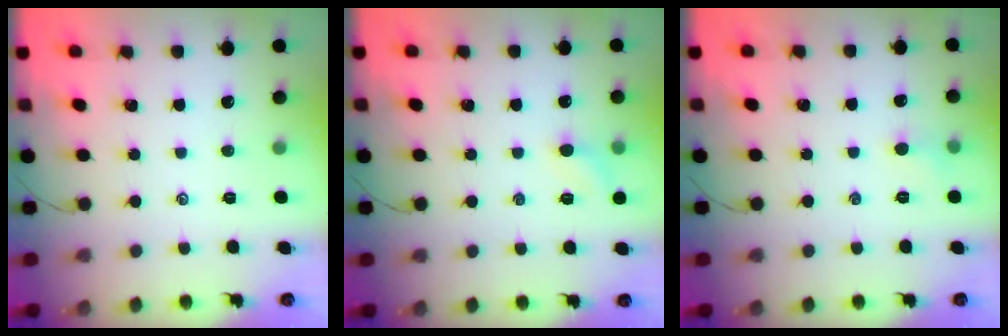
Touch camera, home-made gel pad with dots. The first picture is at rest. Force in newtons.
{"total": 5.8, "press": 5.6, "slide": 1.8}
{"total": 4.4, "press": 4.2, "slide": 1.3}